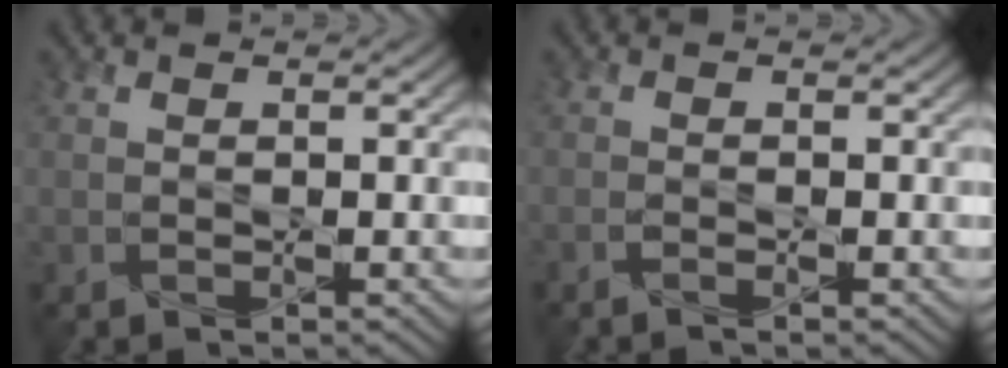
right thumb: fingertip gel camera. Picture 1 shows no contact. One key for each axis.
{"total": 0.9, "fx": -0.7, "fy": 0.0, "fz": 0.6, "tx": -0.013, "ty": 0.001, "tz": -0.018}